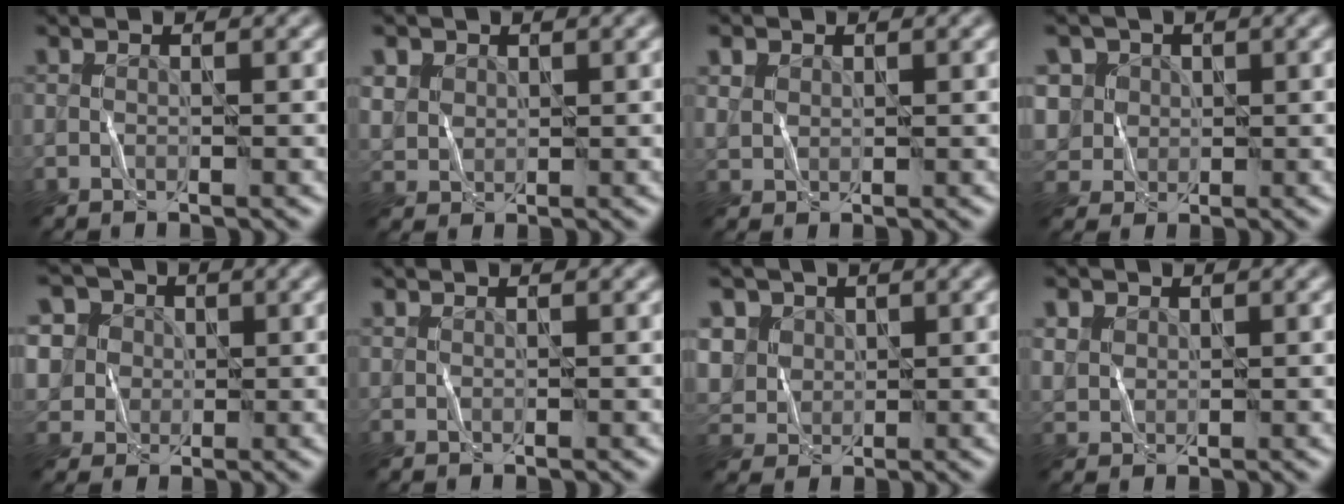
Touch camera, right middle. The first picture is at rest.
{"total": 2.6, "force": [1.9, 1.8, 0.3], "torque": [-0.039, 0.011, 0.039]}
{"total": 1.6, "force": [1.2, 1.0, 0.3], "torque": [-0.019, 0.011, 0.018]}
{"total": 2.9, "force": [1.3, 2.5, -0.2], "torque": [-0.028, 0.006, 0.038]}
{"total": 4.4, "force": [1.9, 4.0, 0.5], "torque": [-0.043, 0.025, 0.033]}
{"total": 0.6, "force": [0.1, -0.3, -0.4], "torque": [-0.001, -0.001, 0.008]}
{"total": 3.9, "force": [2.4, 3.1, 0.5], "torque": [-0.065, 0.010, 0.061]}
{"total": 2.0, "force": [1.5, 1.3, 0.2], "torque": [-0.027, 0.012, 0.023]}